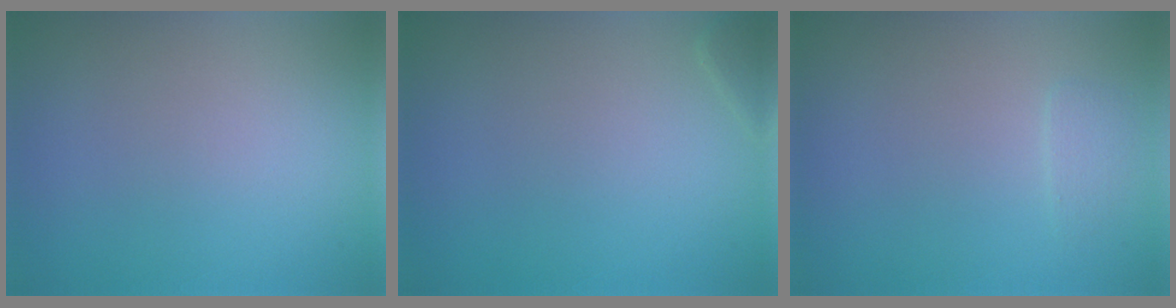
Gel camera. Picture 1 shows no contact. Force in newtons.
{"total": 0.7, "press": 0.7, "slide": 0.0}
{"total": 0.7, "press": 0.7, "slide": 0.2}